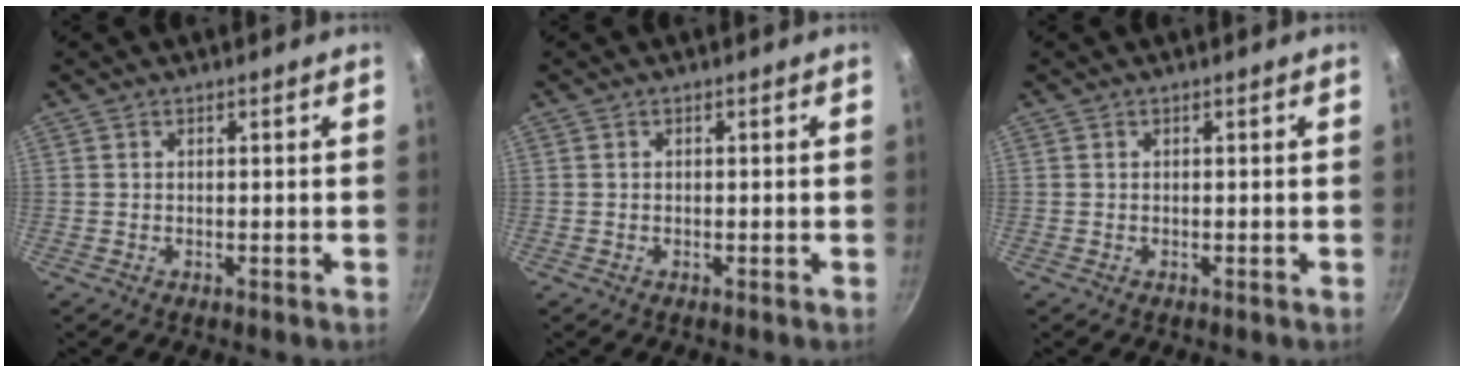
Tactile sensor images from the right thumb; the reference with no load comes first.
{"total": 0.0}
{"total": 0.0}